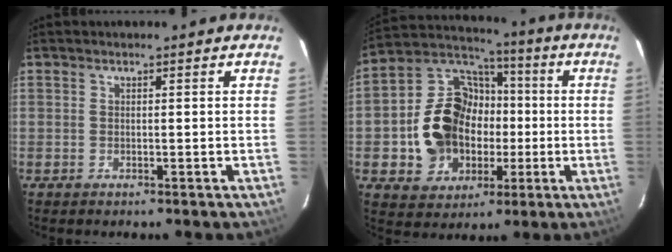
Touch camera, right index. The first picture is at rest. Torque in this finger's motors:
{"motor_torque": [1.35, -0.79, 0.62, 0.11]}